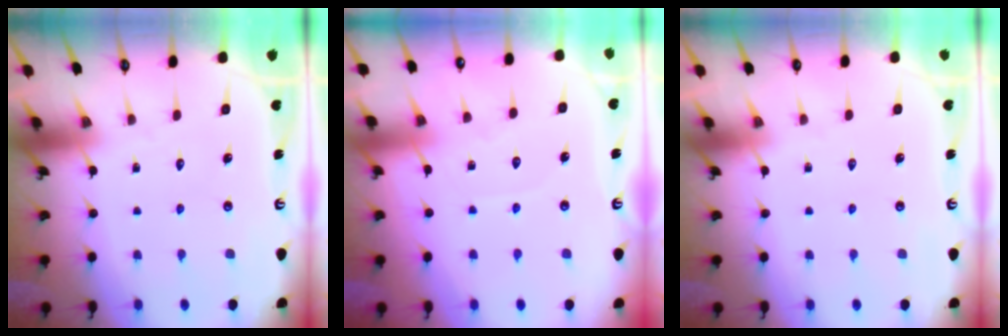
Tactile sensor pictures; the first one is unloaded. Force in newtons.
{"total": 3.9, "press": 3.8, "slide": 0.6}
{"total": 0.0}